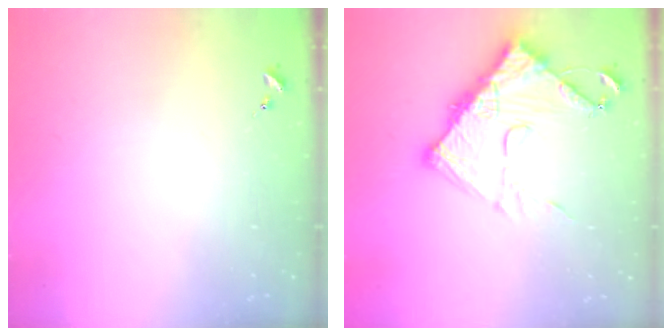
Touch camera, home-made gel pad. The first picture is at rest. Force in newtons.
{"total": 14.5, "press": 14.5, "slide": 1.4}